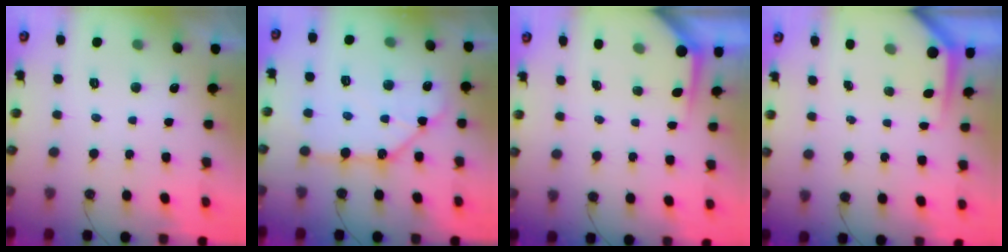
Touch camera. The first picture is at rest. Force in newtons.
{"total": 11.5, "press": 11.4, "slide": 1.1}
{"total": 3.7, "press": 3.7, "slide": 0.4}
{"total": 3.7, "press": 3.7, "slide": 0.2}